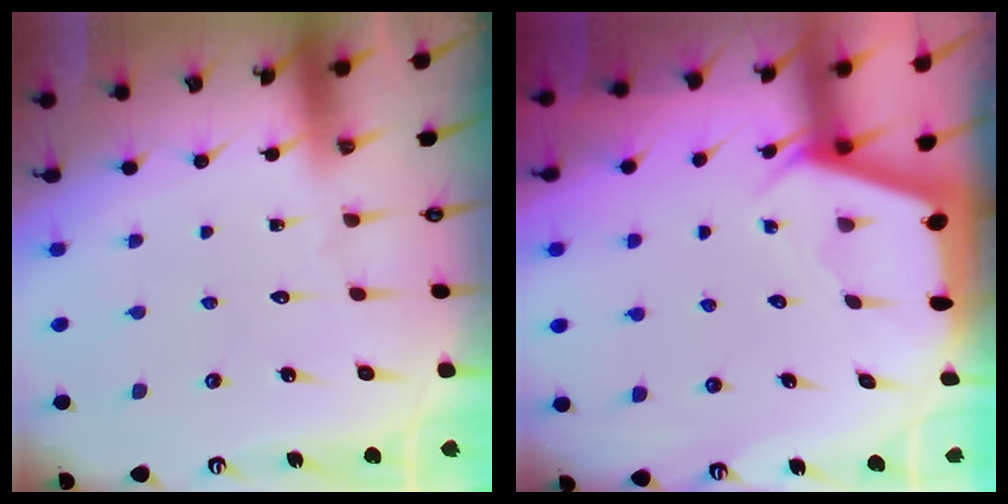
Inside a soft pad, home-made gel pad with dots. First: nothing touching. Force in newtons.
{"total": 2.5, "press": 2.4, "slide": 0.3}